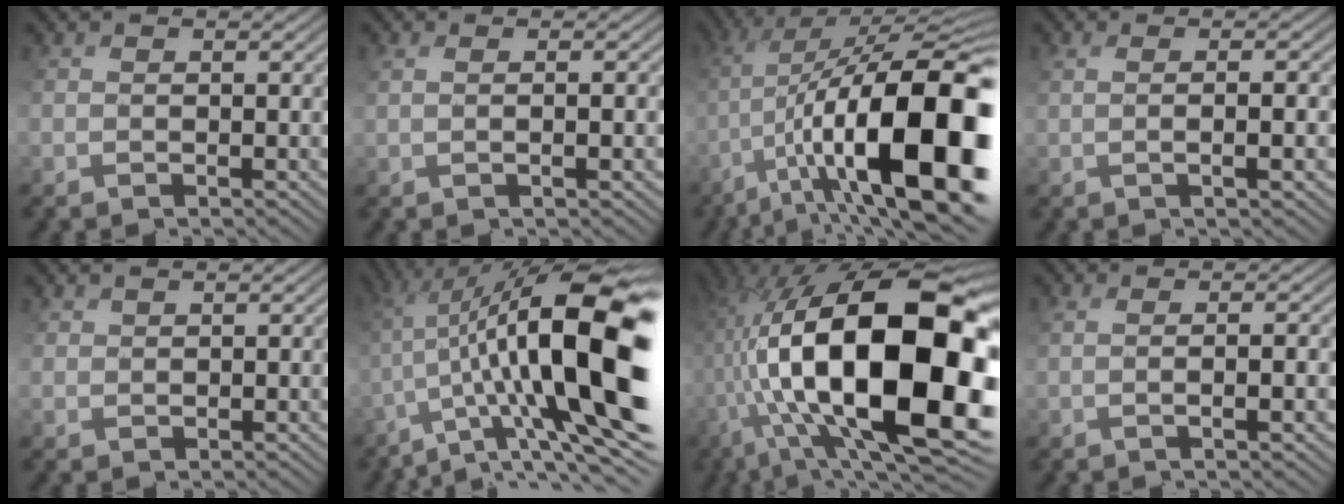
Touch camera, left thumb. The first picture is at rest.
{"total": 2.5, "force": [0.6, 0.7, 2.4], "torque": [-0.032, 0.004, 0.011]}
{"total": 18.9, "force": [-4.7, 7.7, 16.6], "torque": [-0.291, -0.011, -0.068]}
{"total": 3.9, "force": [0.1, 1.0, 3.8], "torque": [-0.053, 0.001, 0.006]}
{"total": 1.1, "force": [0.4, 0.4, -1.0], "torque": [0.009, -0.003, 0.012]}
{"total": 18.7, "force": [-0.3, 6.7, 17.5], "torque": [-0.301, 0.003, 0.009]}
{"total": 22.5, "force": [0.4, 10.6, 19.8], "torque": [-0.368, 0.000, 0.017]}
{"total": 3.5, "force": [0.3, 0.9, 3.4], "torque": [-0.046, 0.002, 0.008]}